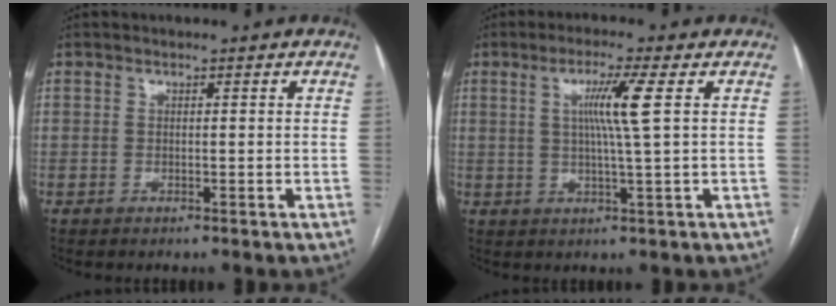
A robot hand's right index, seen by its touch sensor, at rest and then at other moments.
{"total": 6.1, "force": [1.4, -1.2, 5.8], "torque": [-0.107, 0.000, 0.027]}